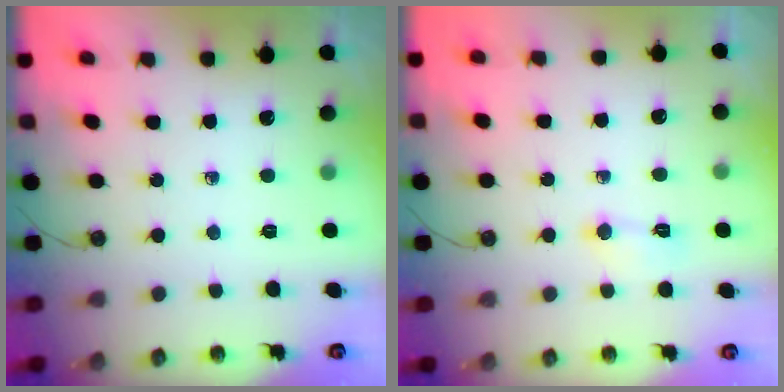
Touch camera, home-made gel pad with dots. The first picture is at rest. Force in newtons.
{"total": 3.6, "press": 3.6, "slide": 0.5}